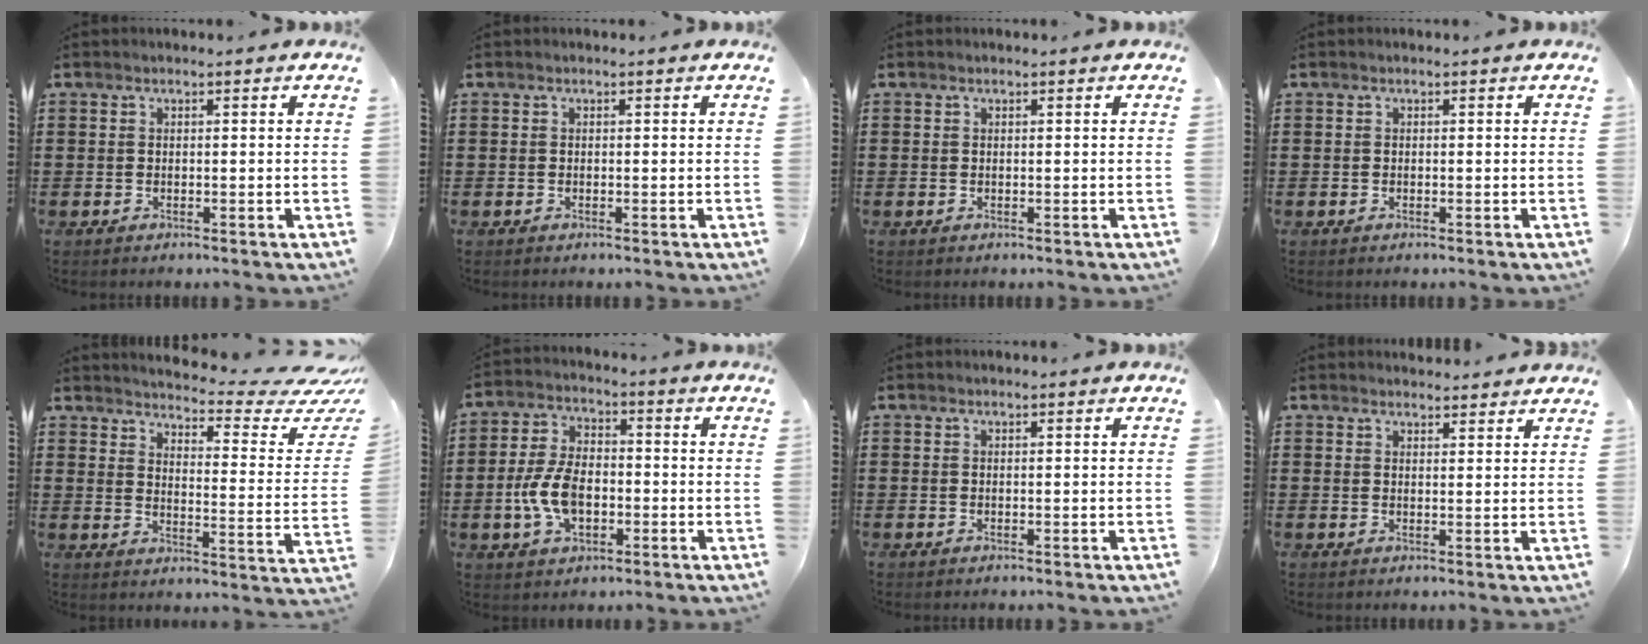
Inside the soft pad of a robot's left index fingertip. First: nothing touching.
{"total": 0.0}
{"total": 0.0}
{"total": 0.0}
{"total": 4.0, "force": [3.7, 0.0, 1.7], "torque": [-0.031, -0.044, 0.050]}
{"total": 8.4, "force": [-1.9, 4.8, 6.6], "torque": [-0.154, 0.002, -0.040]}
{"total": 0.0}
{"total": 2.1, "force": [2.1, 0.2, 0.0], "torque": [-0.005, -0.003, 0.041]}